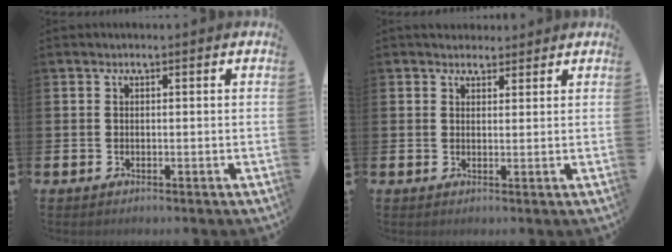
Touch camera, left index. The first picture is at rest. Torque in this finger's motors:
{"motor_torque": [1.08, -1.06, 0.17, 0.11]}